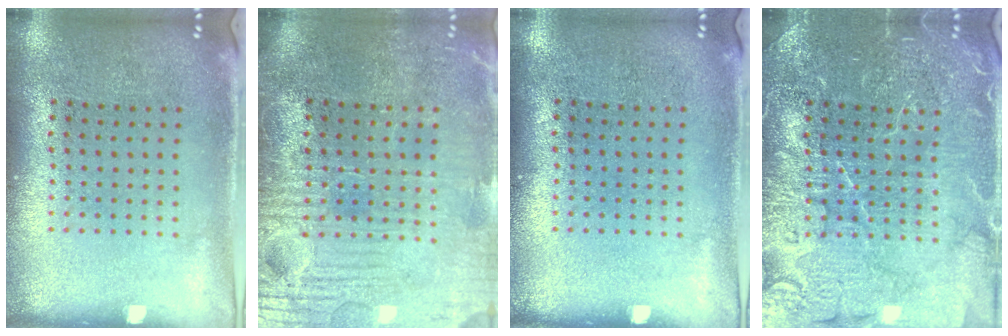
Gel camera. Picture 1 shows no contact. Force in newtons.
{"total": 4.0, "press": 3.7, "slide": 1.4}
{"total": 0.0}
{"total": 4.9, "press": 4.9, "slide": 0.7}